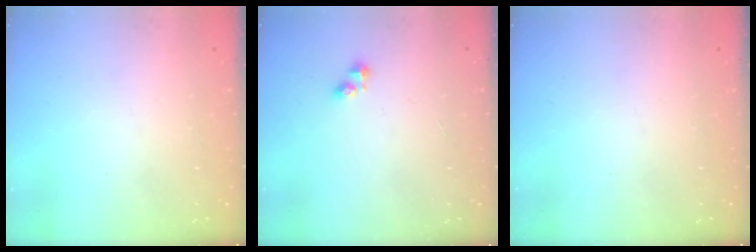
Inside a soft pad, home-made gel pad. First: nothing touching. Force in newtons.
{"total": 2.6, "press": 2.6, "slide": 0.4}
{"total": 0.0}